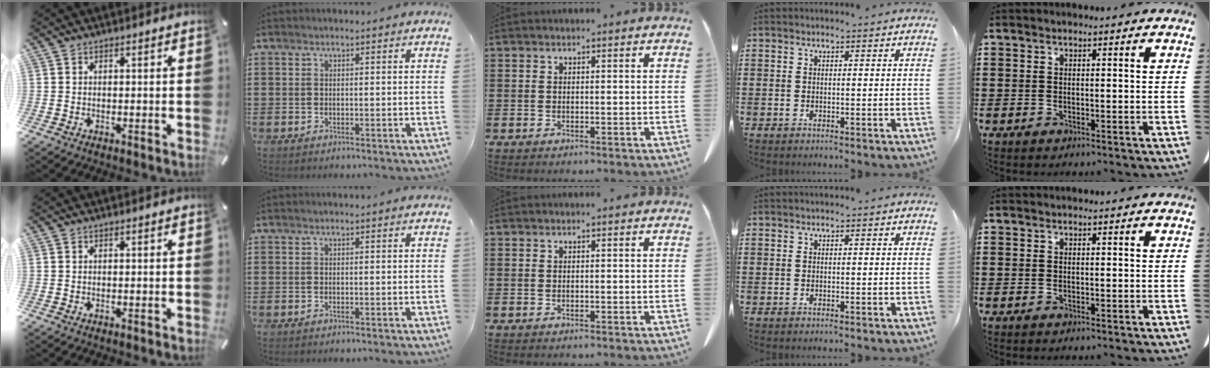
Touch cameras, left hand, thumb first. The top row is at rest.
{}